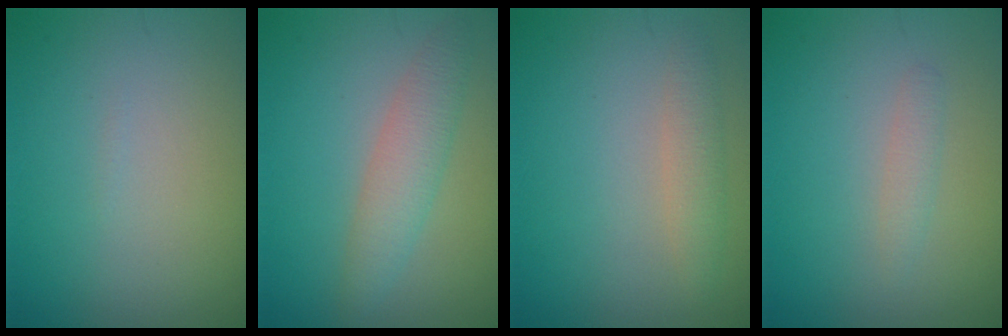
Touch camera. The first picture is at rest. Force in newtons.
{"total": 3.0, "press": 3.0, "slide": 0.0}
{"total": 1.8, "press": 1.8, "slide": 0.2}
{"total": 1.1, "press": 1.1, "slide": 0.0}